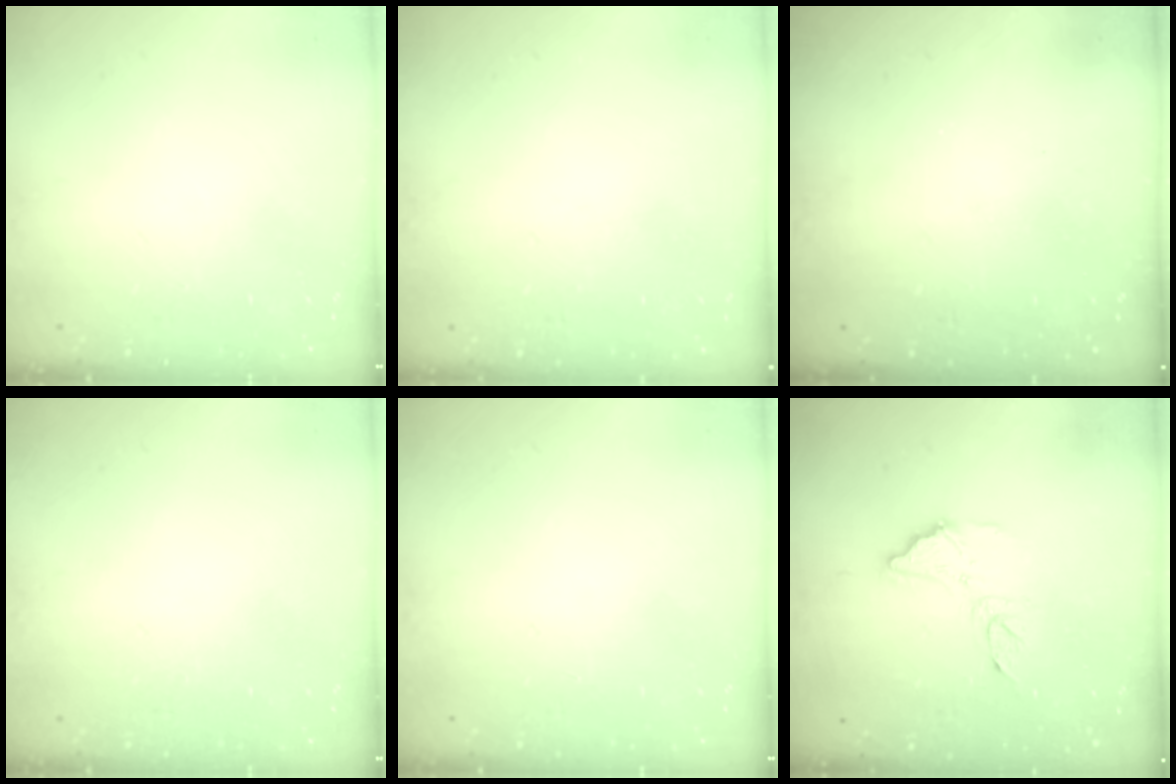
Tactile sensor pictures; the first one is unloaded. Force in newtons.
{"total": 3.0, "press": 3.0, "slide": 0.1}
{"total": 3.3, "press": 3.3, "slide": 0.1}
{"total": 0.0}
{"total": 0.0}
{"total": 10.9, "press": 10.8, "slide": 1.1}